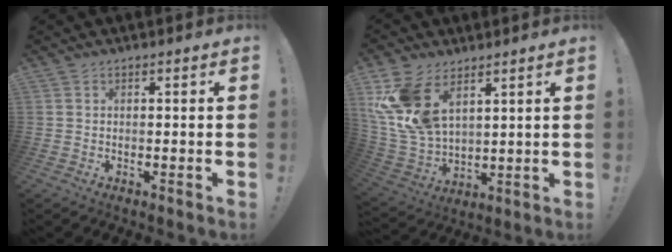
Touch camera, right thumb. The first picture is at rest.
{"total": 15.5, "force": [7.5, 9.5, 9.7], "torque": [-0.205, -0.045, 0.146]}